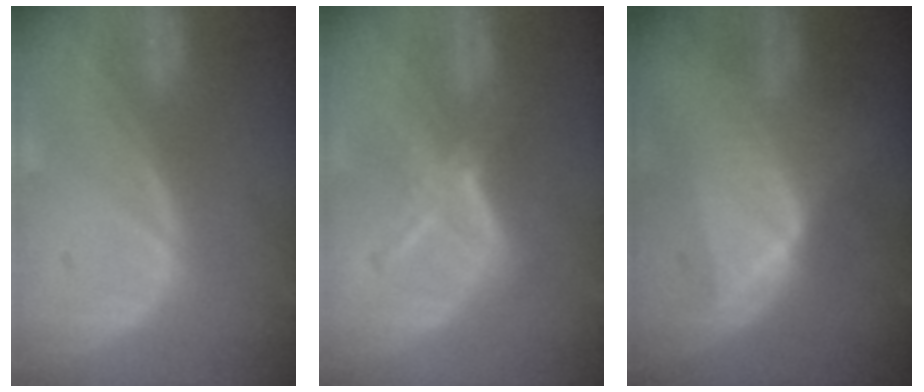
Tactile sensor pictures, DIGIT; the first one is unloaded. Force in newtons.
{"total": 5.0, "press": 4.9, "slide": 0.8}
{"total": 7.1, "press": 7.1, "slide": 0.2}